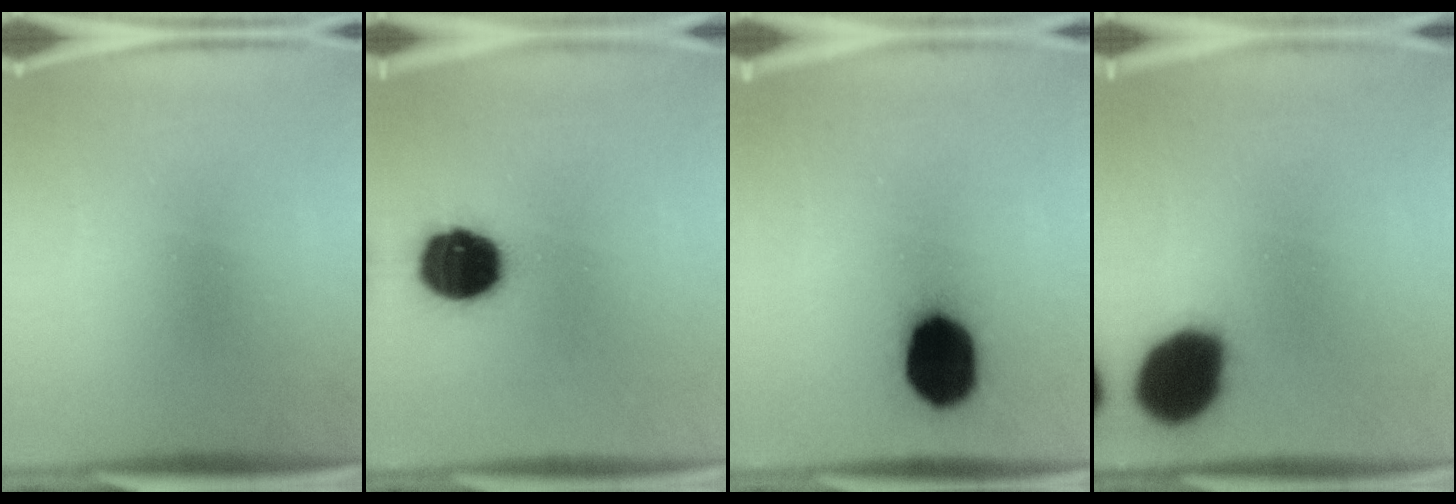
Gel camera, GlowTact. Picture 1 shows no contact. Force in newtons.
{"total": 15.1}
{"total": 17.6}
{"total": 17.8}